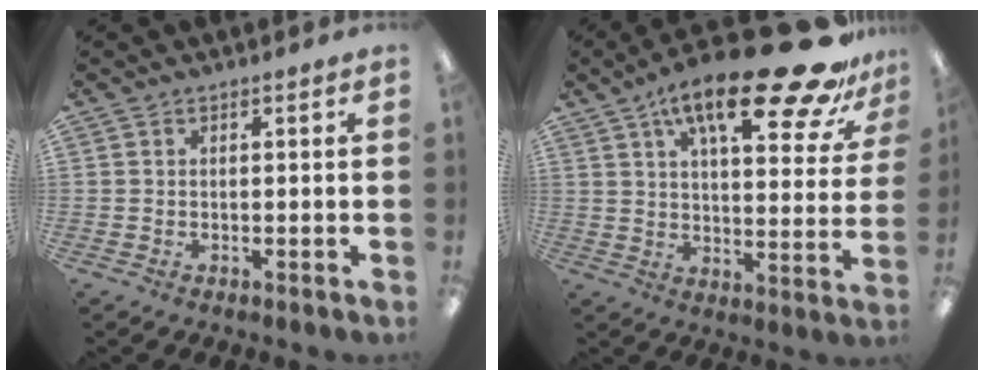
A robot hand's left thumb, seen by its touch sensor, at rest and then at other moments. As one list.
[{"total": 24.6, "force": [15.6, 7.0, 17.7], "torque": [-0.256, -0.101, 0.244]}]